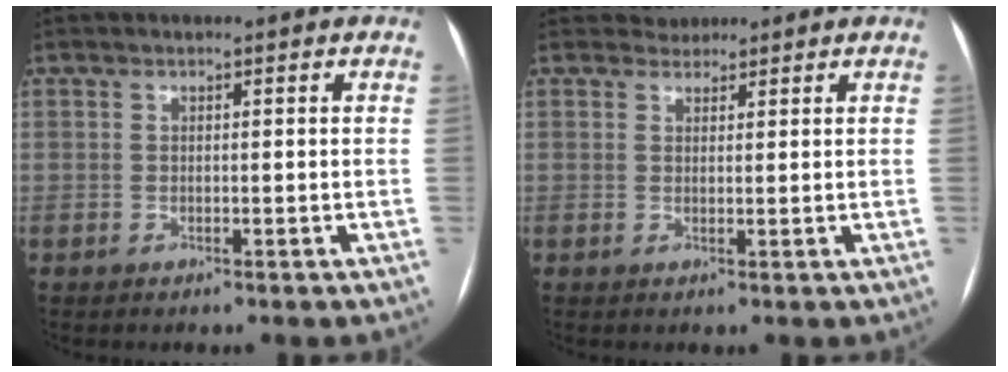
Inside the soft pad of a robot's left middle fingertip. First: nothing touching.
{"total": 1.8, "force": [1.6, 0.8, -0.4], "torque": [0.007, 0.009, 0.023]}